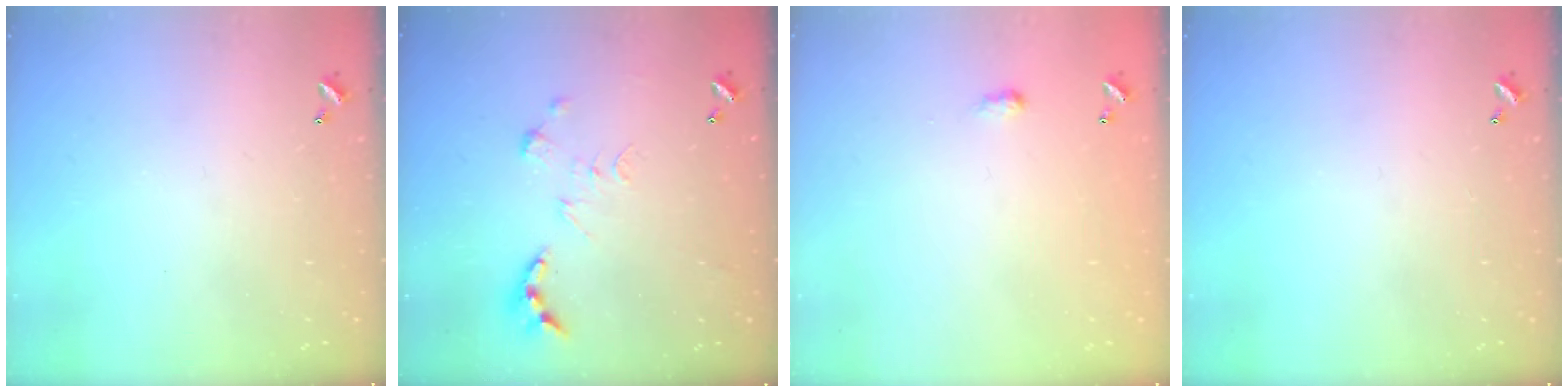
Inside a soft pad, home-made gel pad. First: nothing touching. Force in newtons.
{"total": 0.0}
{"total": 1.6, "press": 1.5, "slide": 0.4}
{"total": 0.0}